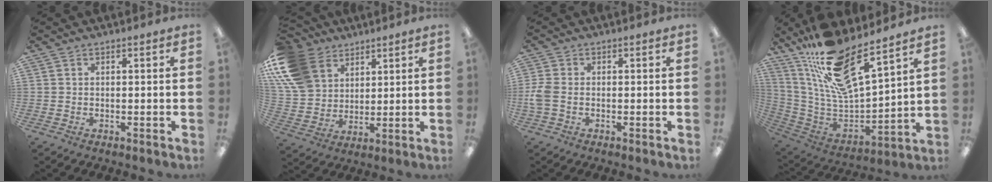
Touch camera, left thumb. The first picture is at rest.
{"total": 16.0, "force": [8.2, 11.7, 7.1], "torque": [-0.172, -0.025, 0.164]}
{"total": 3.9, "force": [-0.7, 2.4, 3.0], "torque": [-0.071, -0.001, -0.015]}
{"total": 19.4, "force": [14.6, 4.6, 11.9], "torque": [-0.224, -0.107, 0.251]}